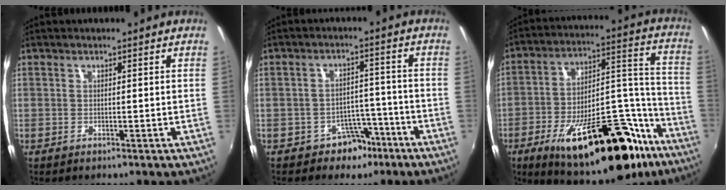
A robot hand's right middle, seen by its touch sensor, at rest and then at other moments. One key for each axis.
{"total": 5.1, "fx": -3.3, "fy": 3.6, "fz": 1.6, "tx": -0.030, "ty": 0.018, "tz": -0.039}
{"total": 28.9, "fx": -17.7, "fy": 11.0, "fz": 20.1, "tx": -0.296, "ty": 0.026, "tz": -0.248}